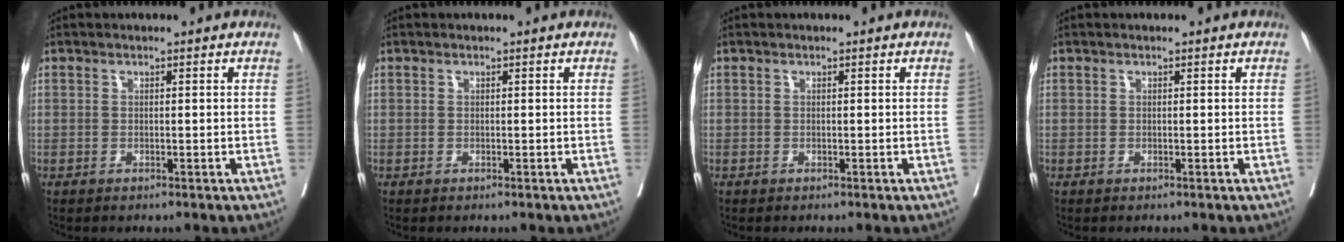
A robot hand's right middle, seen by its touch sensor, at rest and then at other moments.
{"total": 0.0}
{"total": 0.0}
{"total": 0.0}